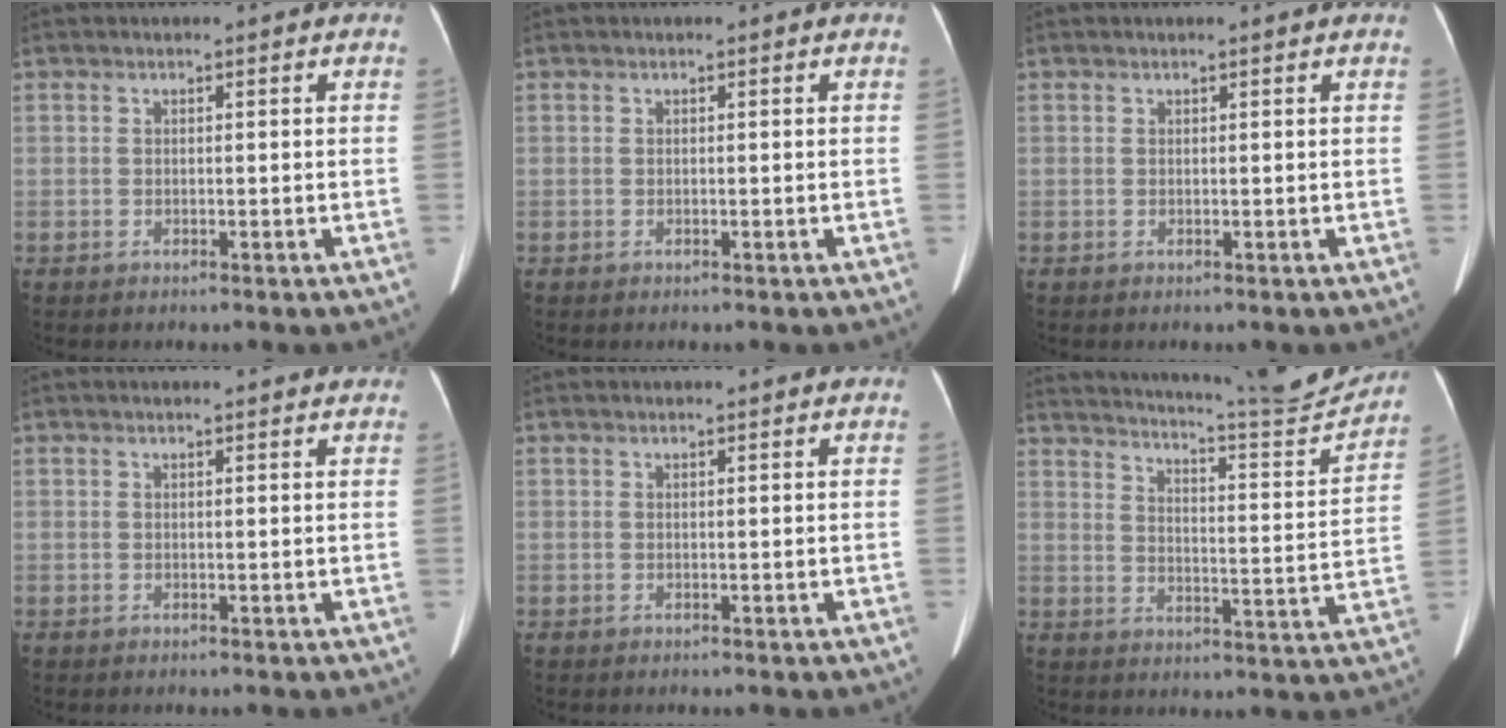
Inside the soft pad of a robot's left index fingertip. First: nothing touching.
{"total": 0.0}
{"total": 0.9, "force": [0.8, 0.0, 0.4], "torque": [-0.010, 0.008, 0.011]}
{"total": 4.4, "force": [4.2, 0.8, 1.3], "torque": [-0.013, 0.012, 0.034]}
{"total": 0.6, "force": [0.6, 0.0, 0.2], "torque": [-0.003, 0.007, 0.008]}
{"total": 18.3, "force": [17.4, 0.0, 5.7], "torque": [-0.098, -0.057, 0.228]}